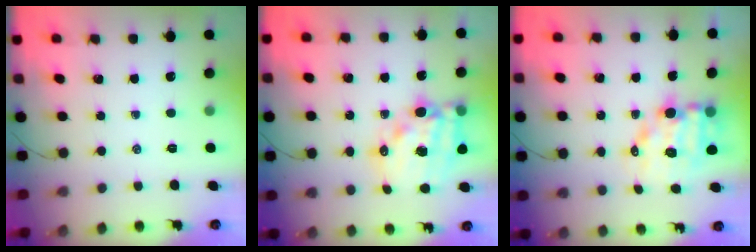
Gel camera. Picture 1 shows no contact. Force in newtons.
{"total": 17.4, "press": 17.0, "slide": 4.0}
{"total": 9.7, "press": 9.2, "slide": 2.9}